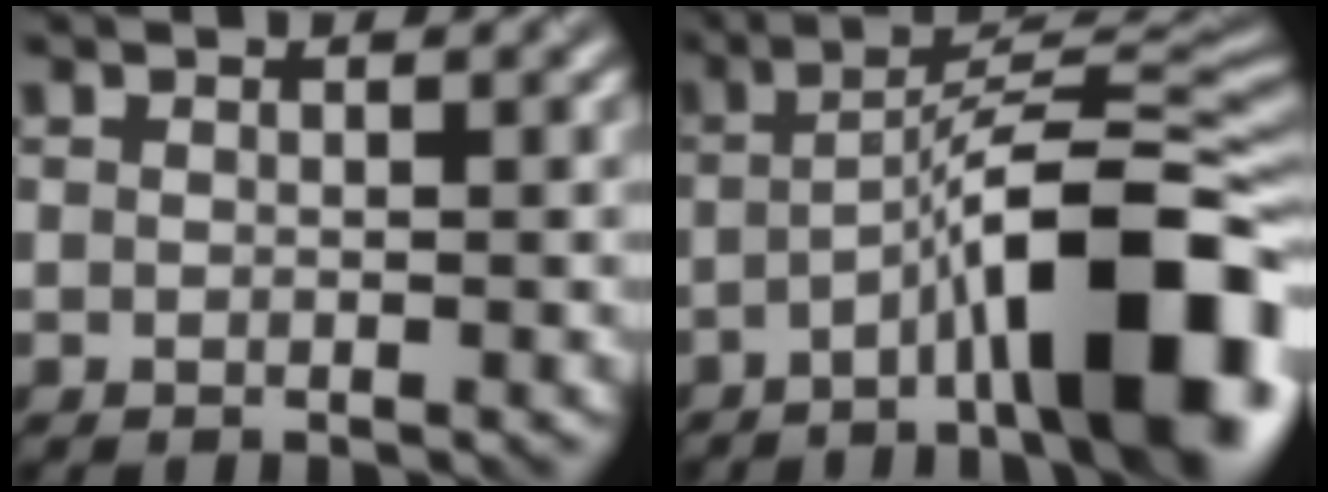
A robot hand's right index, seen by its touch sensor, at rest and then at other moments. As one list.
[{"total": 13.1, "force": [-4.6, 3.2, 11.9], "torque": [-0.171, 0.015, -0.067]}]